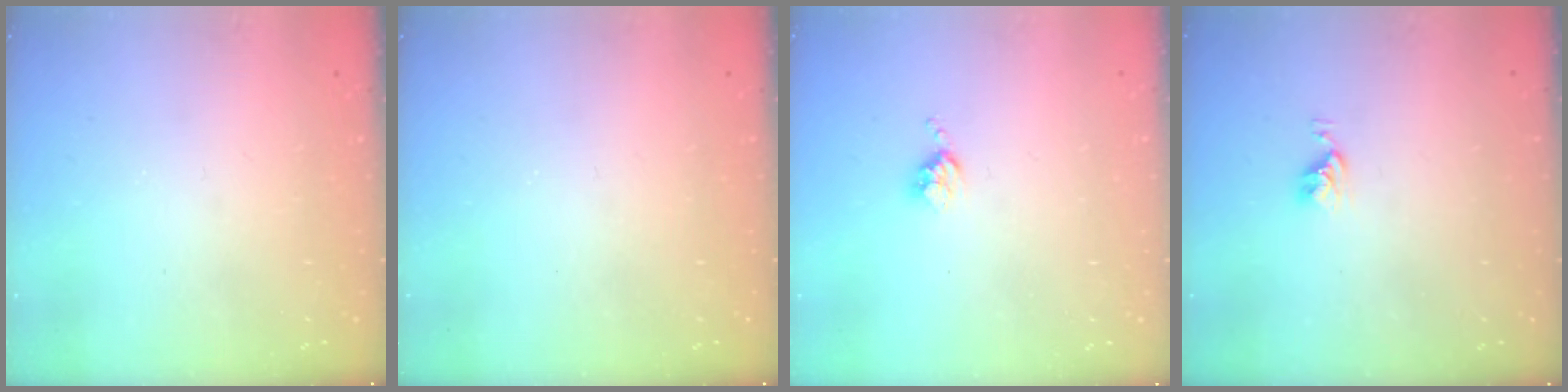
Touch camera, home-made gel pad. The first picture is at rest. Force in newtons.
{"total": 0.0}
{"total": 3.4, "press": 3.4, "slide": 0.4}
{"total": 3.8, "press": 3.8, "slide": 0.5}